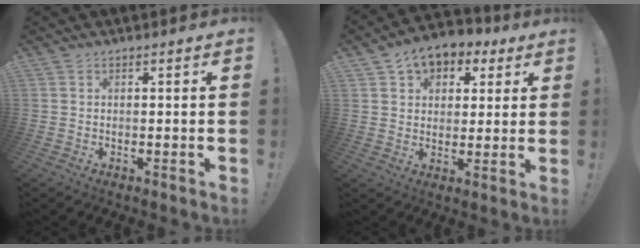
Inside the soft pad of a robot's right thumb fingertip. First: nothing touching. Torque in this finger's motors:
{"motor_torque": [0.11, 0.90, 0.04, 0.28, 0.28]}